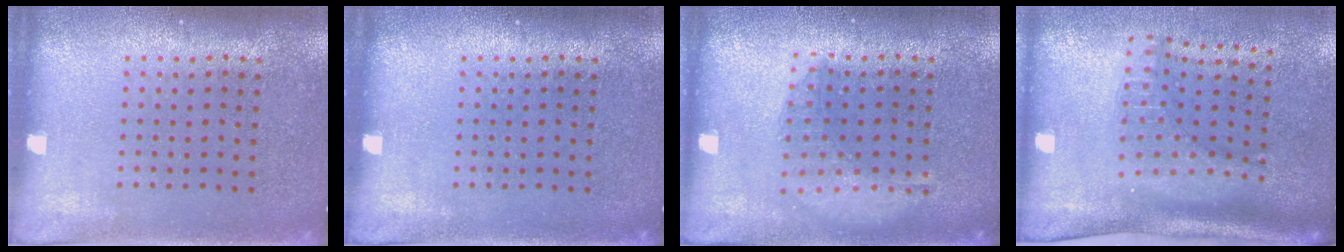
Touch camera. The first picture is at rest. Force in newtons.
{"total": 0.0}
{"total": 1.4, "press": 1.3, "slide": 0.5}
{"total": 2.1, "press": 1.4, "slide": 1.6}